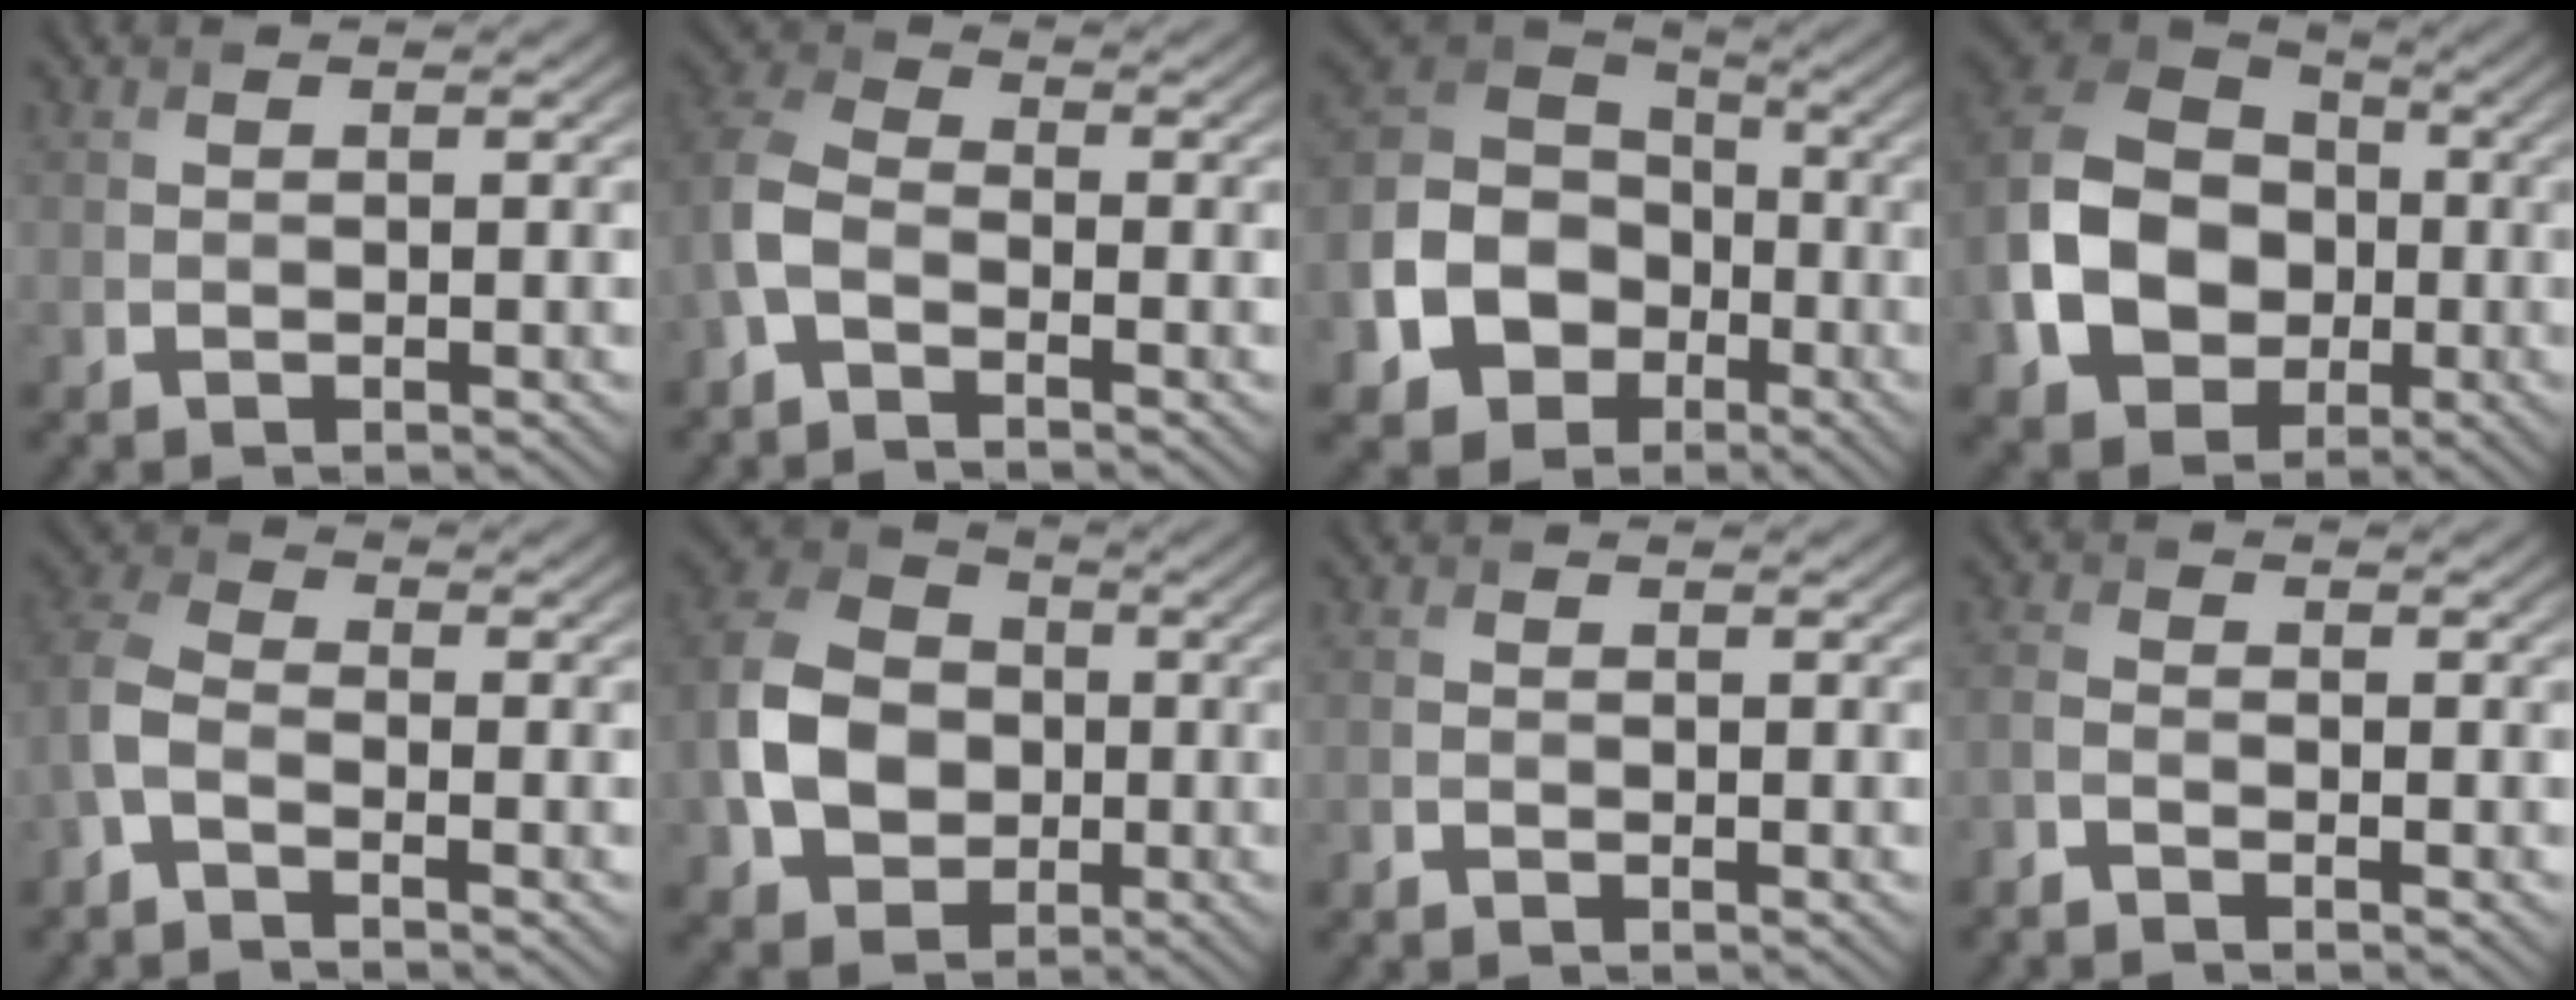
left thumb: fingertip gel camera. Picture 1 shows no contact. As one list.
[{"total": 5.9, "force": [-2.7, 3.4, 3.9], "torque": [-0.100, 0.010, -0.073]}, {"total": 15.4, "force": [-5.4, 12.2, 7.6], "torque": [-0.210, -0.036, -0.120]}, {"total": 14.3, "force": [-2.7, 10.9, 8.8], "torque": [-0.217, -0.009, -0.058]}, {"total": 4.8, "force": [-2.6, 2.4, 3.3], "torque": [-0.085, 0.008, -0.070]}, {"total": 10.8, "force": [-1.7, 8.4, 6.5], "torque": [-0.153, 0.010, -0.045]}, {"total": 0.9, "force": [-0.8, 0.4, 0.3], "torque": [-0.003, 0.000, -0.019]}, {"total": 2.3, "force": [-2.0, 0.7, 1.0], "torque": [-0.022, 0.002, -0.050]}]